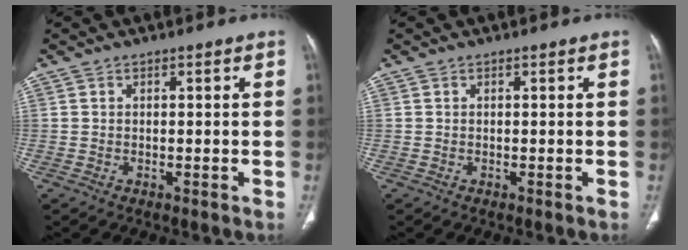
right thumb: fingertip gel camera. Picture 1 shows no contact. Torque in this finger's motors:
{"motor_torque": [-0.20, 0.20, -0.02, -0.01, 0.00]}